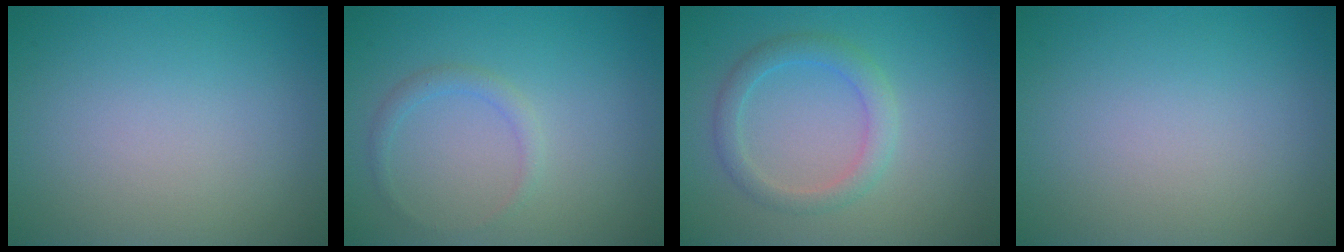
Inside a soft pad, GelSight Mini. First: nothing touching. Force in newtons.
{"total": 1.2, "press": 1.2, "slide": 0.2}
{"total": 2.6, "press": 2.6, "slide": 0.4}
{"total": 0.0}